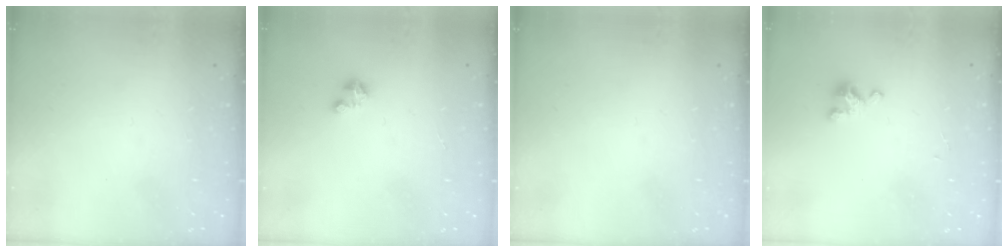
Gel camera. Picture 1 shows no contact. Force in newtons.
{"total": 0.9, "press": 0.9, "slide": 0.2}
{"total": 0.0}
{"total": 2.3, "press": 2.2, "slide": 0.4}